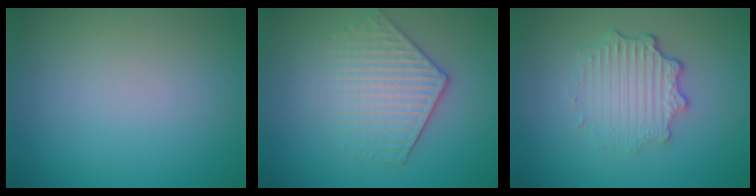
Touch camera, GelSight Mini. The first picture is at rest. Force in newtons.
{"total": 4.3, "press": 3.7, "slide": 2.2}
{"total": 3.6, "press": 2.8, "slide": 2.3}